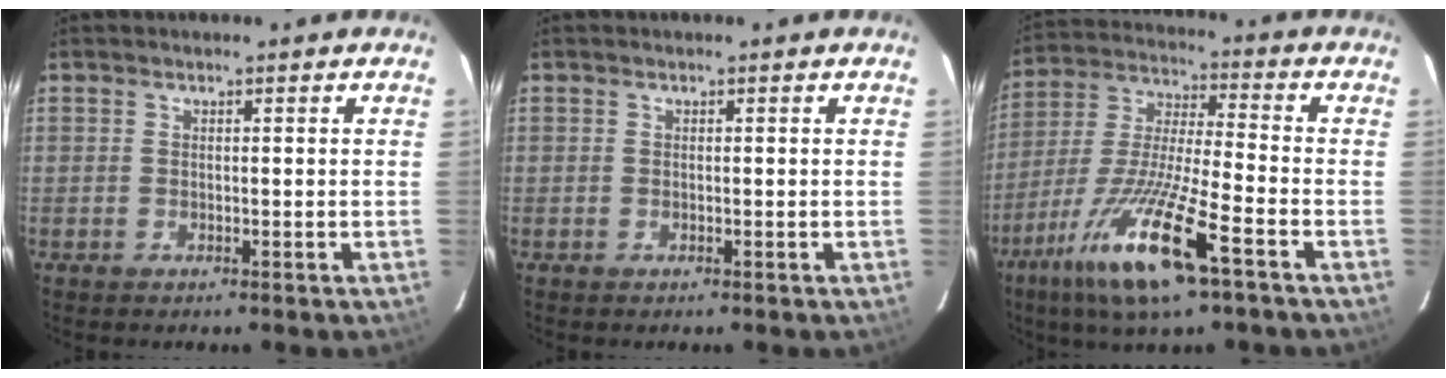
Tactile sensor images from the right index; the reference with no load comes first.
{"total": 0.0}
{"total": 17.6, "force": [-9.6, 2.1, 14.5], "torque": [-0.302, -0.037, -0.184]}